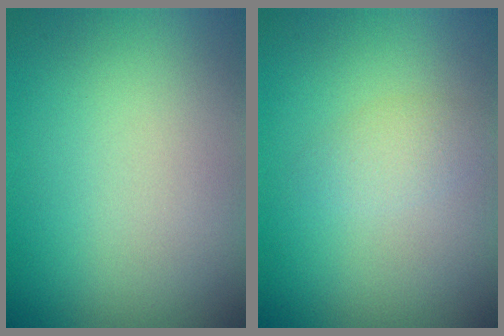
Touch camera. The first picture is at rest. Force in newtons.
{"total": 1.5, "press": 1.5, "slide": 0.1}